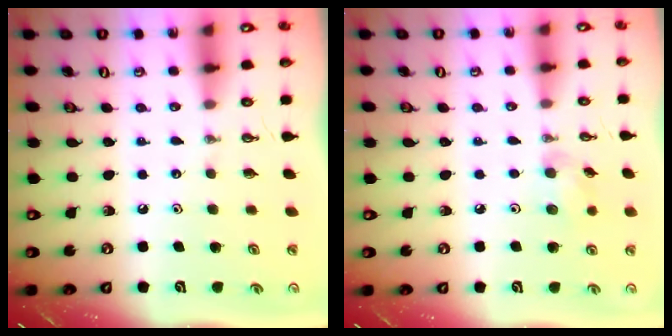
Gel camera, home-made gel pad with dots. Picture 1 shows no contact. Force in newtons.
{"total": 7.4, "press": 7.3, "slide": 1.5}